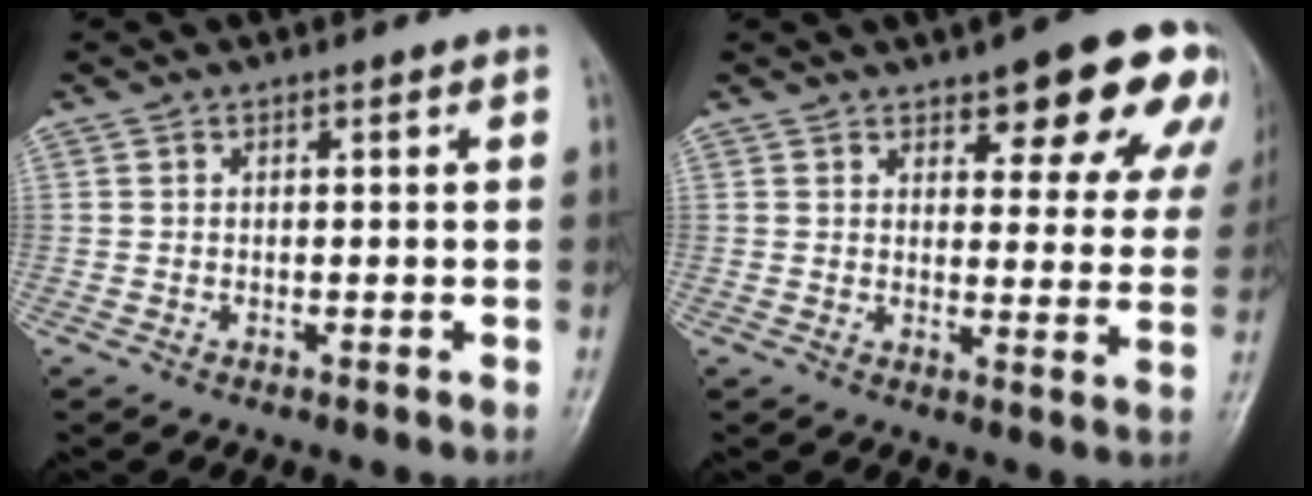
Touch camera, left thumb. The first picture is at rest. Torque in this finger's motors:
{"motor_torque": [0.39, 0.42, 0.73, -0.34, 0.03]}